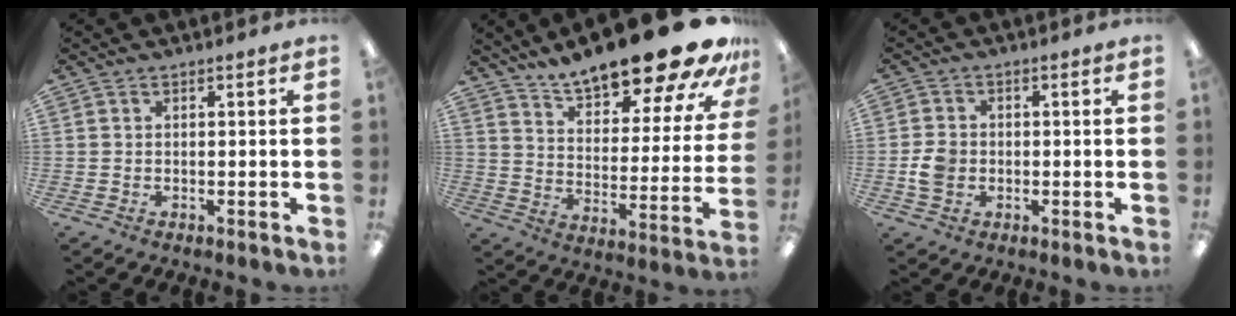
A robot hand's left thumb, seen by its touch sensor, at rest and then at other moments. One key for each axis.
{"total": 21.2, "fx": 17.4, "fy": 5.1, "fz": 11.0, "tx": -0.154, "ty": -0.125, "tz": 0.286}
{"total": 4.5, "fx": -0.8, "fy": 3.6, "fz": 2.5, "tx": -0.041, "ty": 0.001, "tz": -0.015}